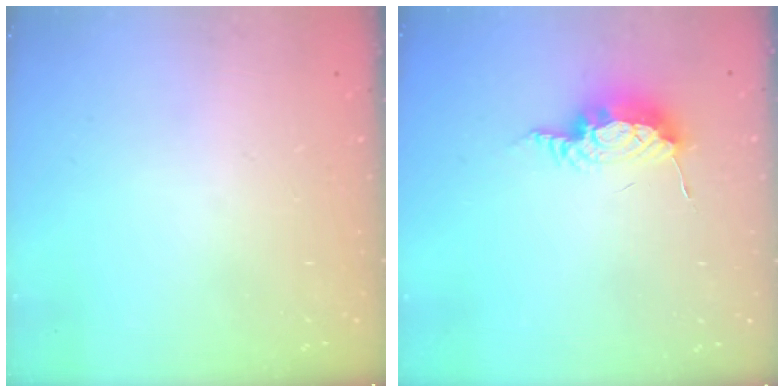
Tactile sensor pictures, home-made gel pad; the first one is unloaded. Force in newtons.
{"total": 8.9, "press": 8.9, "slide": 1.0}